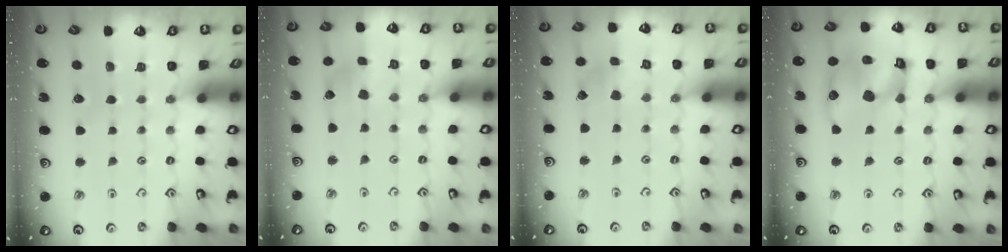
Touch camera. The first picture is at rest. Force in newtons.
{"total": 2.4, "press": 2.3, "slide": 0.6}
{"total": 2.4, "press": 2.4, "slide": 0.2}
{"total": 14.4, "press": 14.2, "slide": 2.0}